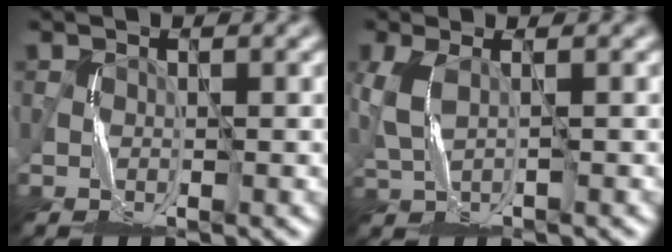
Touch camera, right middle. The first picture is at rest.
{"total": 2.2, "force": [0.4, 0.9, 2.0], "torque": [-0.055, 0.005, 0.009]}